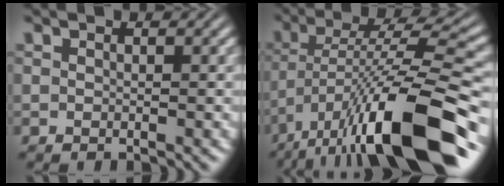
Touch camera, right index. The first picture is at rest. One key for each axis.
{"total": 10.1, "fx": -3.0, "fy": 2.4, "fz": 9.3, "tx": -0.159, "ty": -0.025, "tz": -0.025}